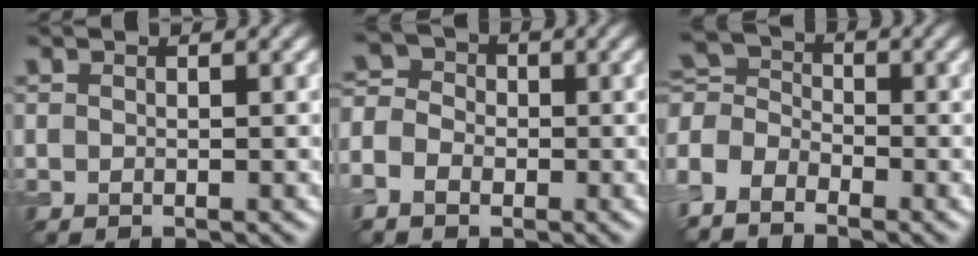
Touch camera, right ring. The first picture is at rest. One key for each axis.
{"total": 4.5, "fx": -1.8, "fy": 3.6, "fz": 1.9, "tx": -0.031, "ty": 0.001, "tz": -0.045}
{"total": 4.7, "fx": -3.3, "fy": 2.5, "fz": 2.2, "tx": -0.047, "ty": 0.006, "tz": -0.080}